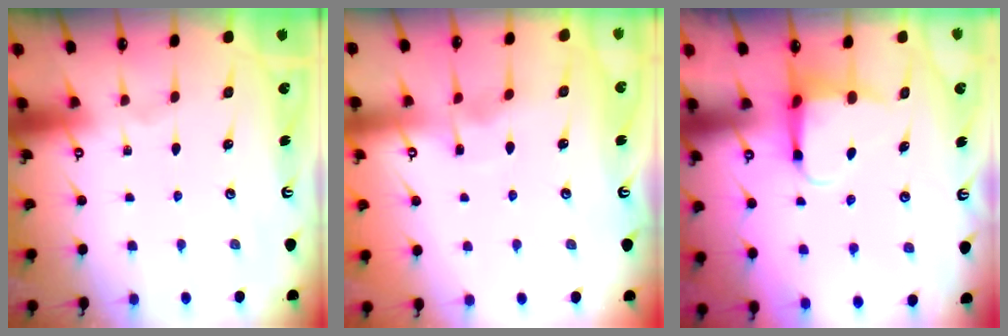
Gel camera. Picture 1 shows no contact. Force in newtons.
{"total": 2.9, "press": 2.9, "slide": 0.2}
{"total": 3.9, "press": 3.9, "slide": 0.5}